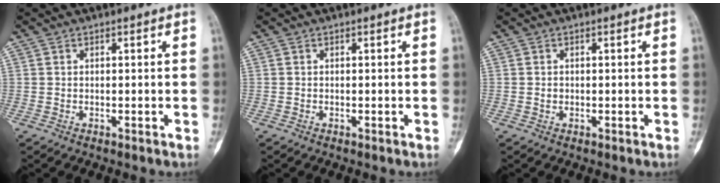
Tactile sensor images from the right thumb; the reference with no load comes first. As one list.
[{"total": 0.0}, {"total": 0.6, "force": [-0.1, 0.5, 0.3], "torque": [-0.001, 0.003, -0.001]}]